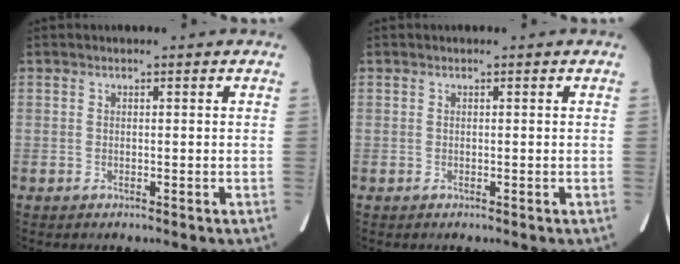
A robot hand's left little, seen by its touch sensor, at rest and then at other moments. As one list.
[{"total": 0.0}]